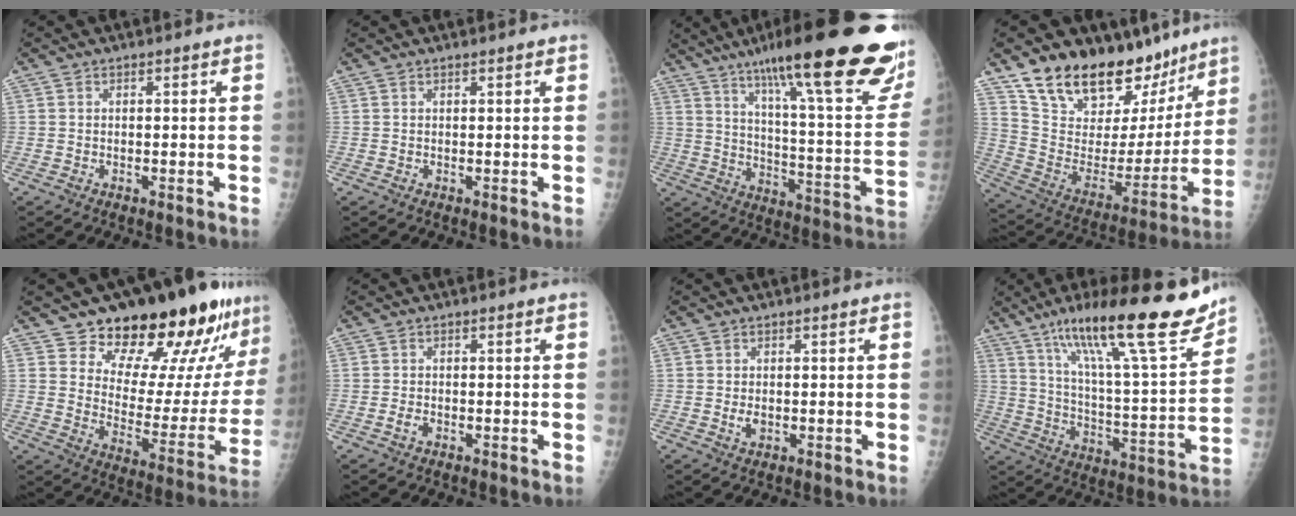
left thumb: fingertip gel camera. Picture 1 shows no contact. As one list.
[{"total": 0.7, "force": [0.6, 0.2, 0.4], "torque": [-0.005, -0.001, 0.007]}, {"total": 33.8, "force": [22.1, 6.1, 24.9], "torque": [-0.283, -0.066, 0.314]}, {"total": 24.5, "force": [19.0, 11.5, 10.4], "torque": [-0.120, -0.098, 0.307]}, {"total": 22.2, "force": [17.0, 8.2, 11.7], "torque": [-0.119, -0.114, 0.240]}, {"total": 1.4, "force": [-0.5, 0.9, 0.9], "torque": [-0.017, 0.001, -0.011]}, {"total": 1.8, "force": [0.0, 1.3, 1.2], "torque": [-0.018, -0.002, 0.002]}, {"total": 26.8, "force": [17.8, 4.8, 19.5], "torque": [-0.288, -0.055, 0.287]}]